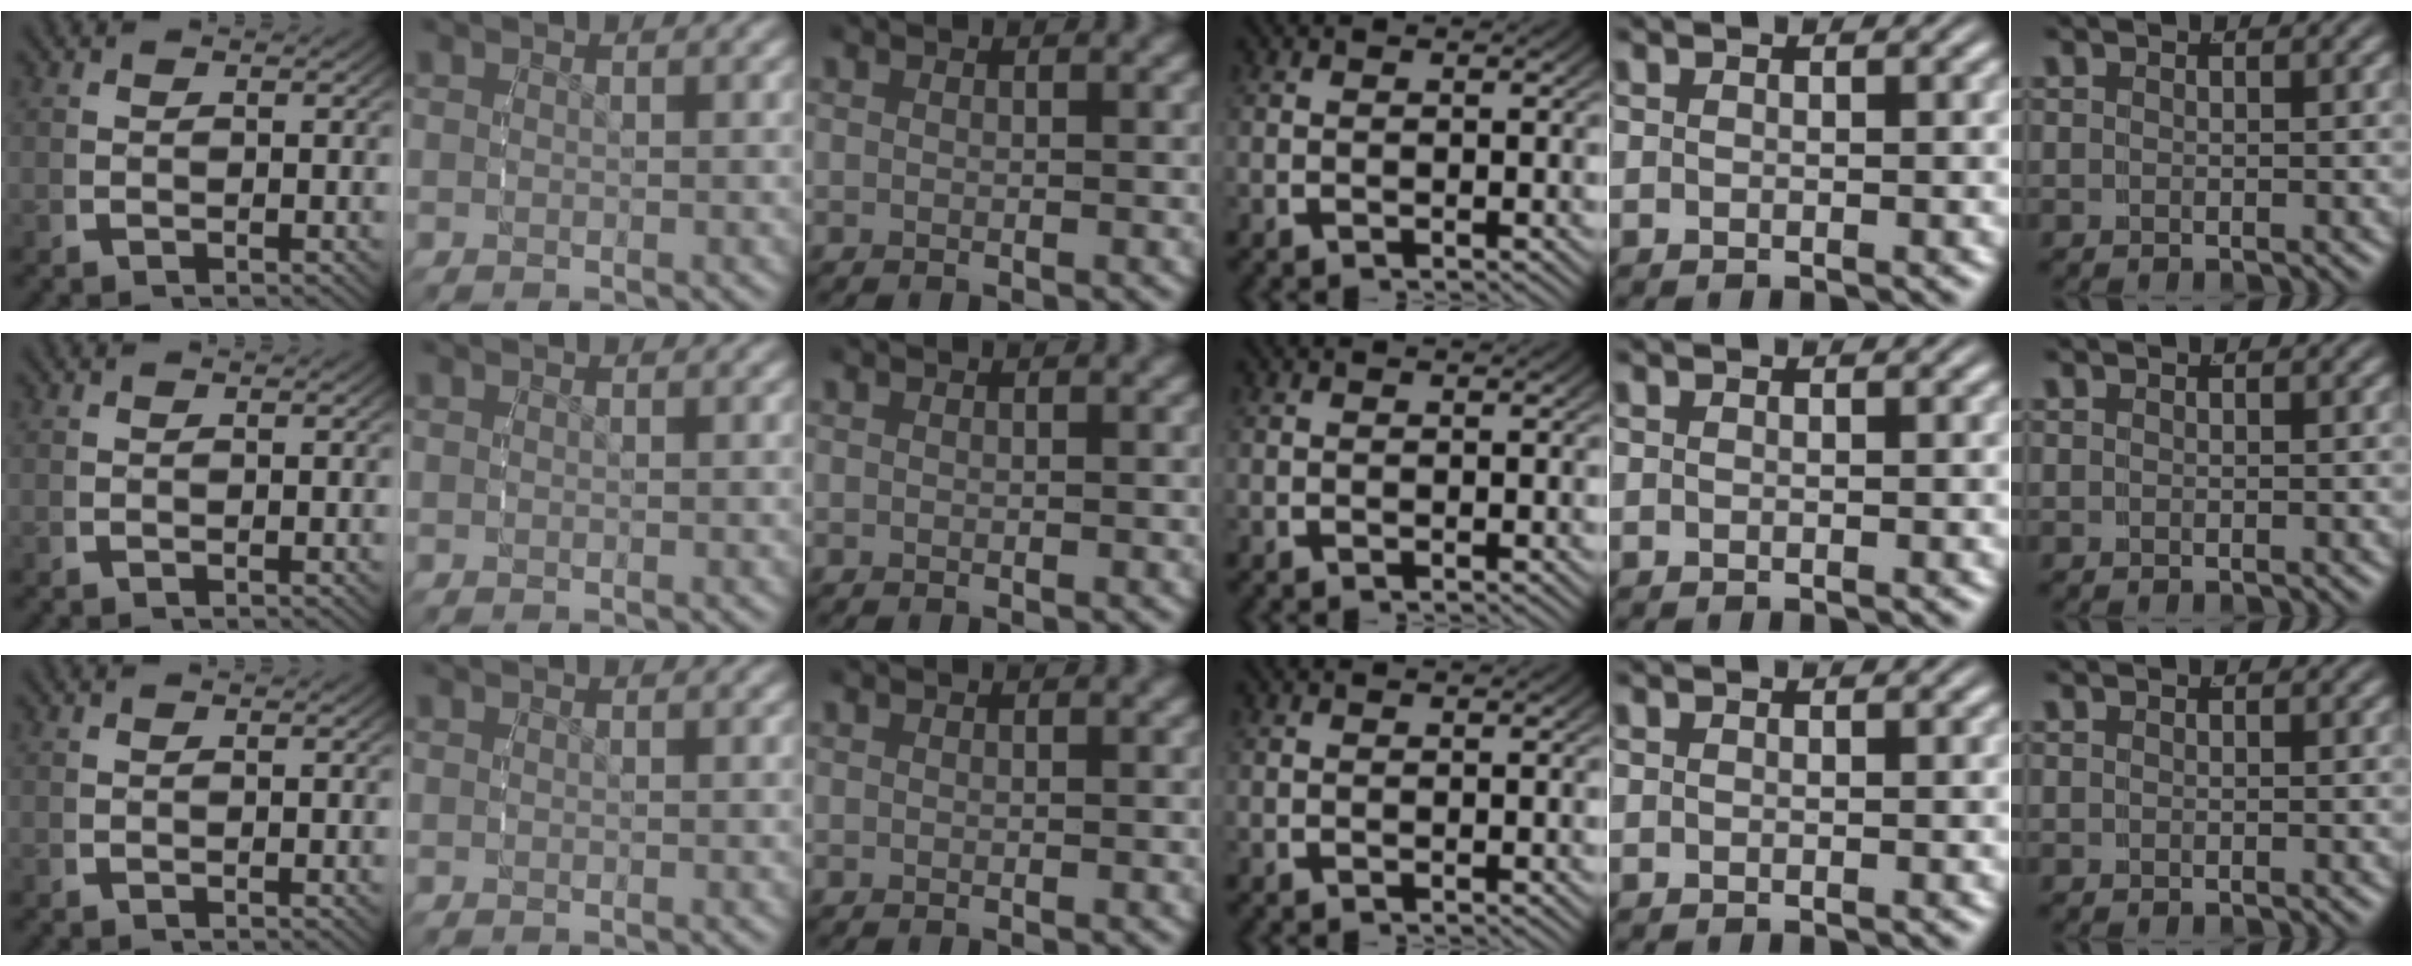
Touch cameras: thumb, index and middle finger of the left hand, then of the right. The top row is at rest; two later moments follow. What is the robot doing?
{"motion": "reach", "object": "toothpaste"}